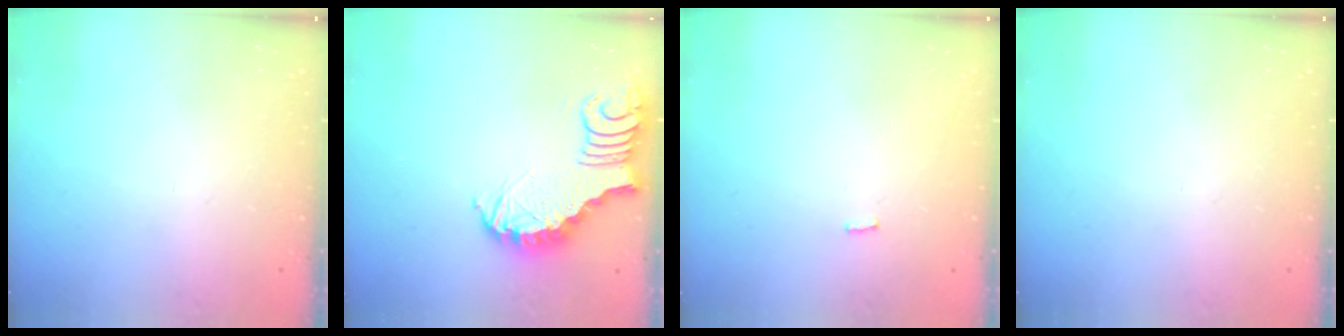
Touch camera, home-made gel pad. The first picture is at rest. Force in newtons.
{"total": 3.9, "press": 3.9, "slide": 0.6}
{"total": 3.1, "press": 3.1, "slide": 0.2}
{"total": 0.0}